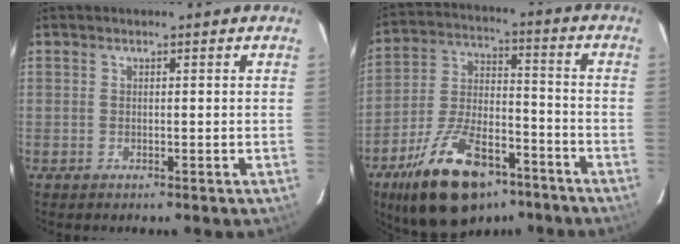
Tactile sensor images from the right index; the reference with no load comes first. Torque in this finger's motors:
{"motor_torque": [1.08, -1.06, 0.92, 0.21]}